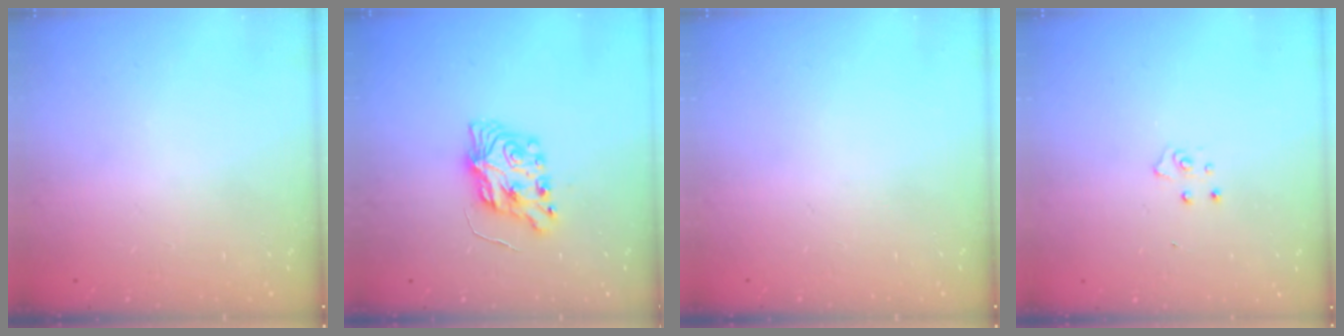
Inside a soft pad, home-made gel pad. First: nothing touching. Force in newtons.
{"total": 7.9, "press": 7.9, "slide": 0.2}
{"total": 0.0}
{"total": 3.9, "press": 3.9, "slide": 0.3}